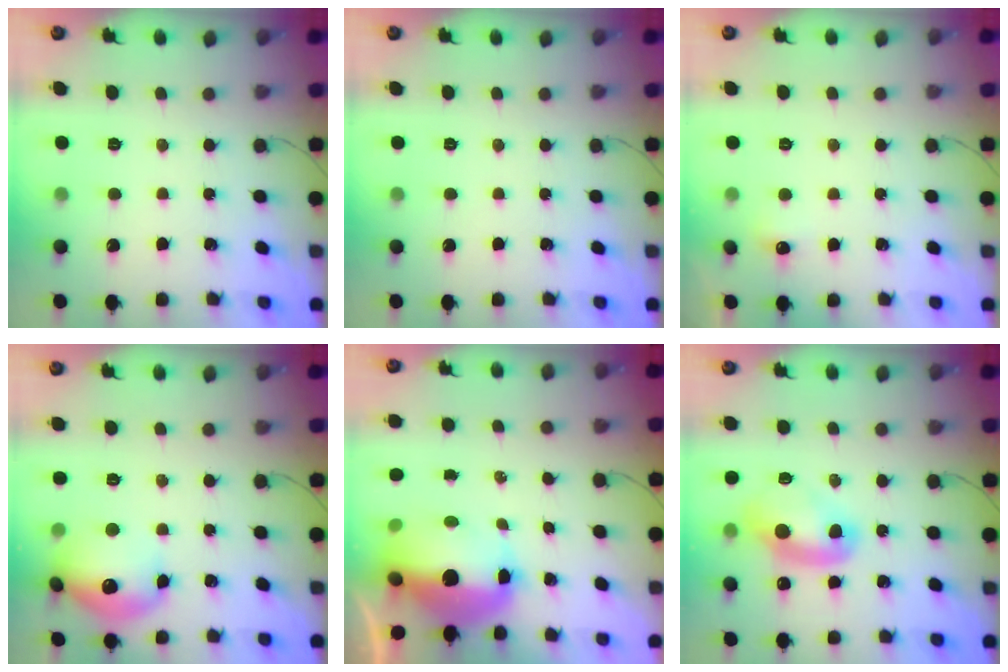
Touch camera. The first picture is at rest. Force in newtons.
{"total": 0.0}
{"total": 4.8, "press": 4.6, "slide": 1.4}
{"total": 16.2, "press": 16.2, "slide": 1.5}
{"total": 17.7, "press": 14.1, "slide": 10.6}
{"total": 10.2, "press": 10.2, "slide": 0.6}